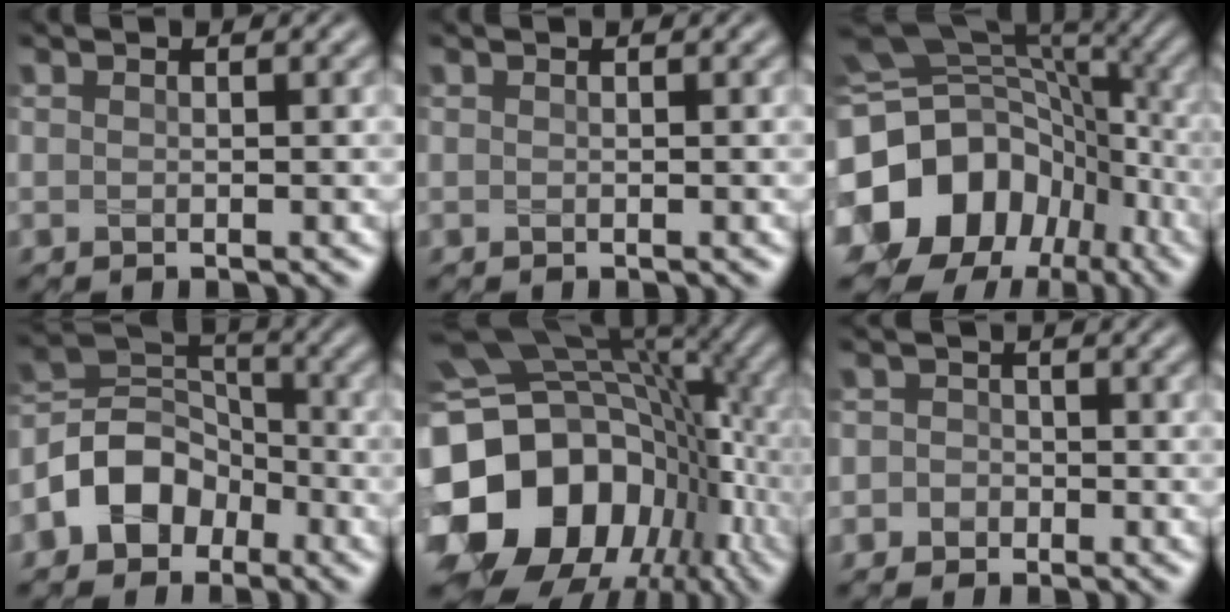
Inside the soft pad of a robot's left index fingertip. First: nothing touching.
{"total": 0.0}
{"total": 21.3, "force": [-7.3, 17.5, 9.7], "torque": [-0.200, -0.035, -0.126]}
{"total": 6.4, "force": [-3.2, 4.7, 2.8], "torque": [-0.039, 0.008, -0.075]}
{"total": 18.6, "force": [-4.8, 14.1, 11.2], "torque": [-0.239, -0.016, -0.084]}
{"total": 2.5, "force": [-0.6, 2.4, 0.5], "torque": [0.022, 0.012, -0.037]}